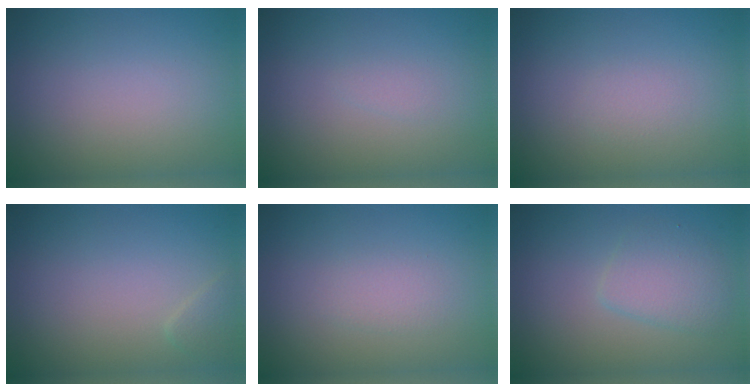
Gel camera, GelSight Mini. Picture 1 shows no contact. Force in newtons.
{"total": 0.5, "press": 0.5, "slide": 0.1}
{"total": 0.8, "press": 0.8, "slide": 0.1}
{"total": 0.9, "press": 0.9, "slide": 0.1}
{"total": 1.1, "press": 1.1, "slide": 0.1}
{"total": 2.7, "press": 2.7, "slide": 0.2}